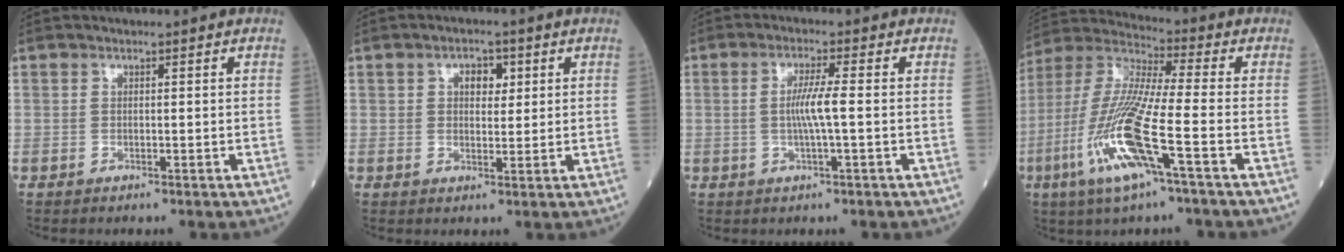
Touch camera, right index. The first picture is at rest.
{"total": 3.5, "force": [1.2, 2.1, 2.5], "torque": [-0.037, 0.007, 0.018]}
{"total": 4.3, "force": [-0.3, -0.3, 4.3], "torque": [-0.085, 0.001, -0.006]}
{"total": 15.7, "force": [-5.7, 0.8, 14.6], "torque": [-0.314, -0.016, -0.115]}